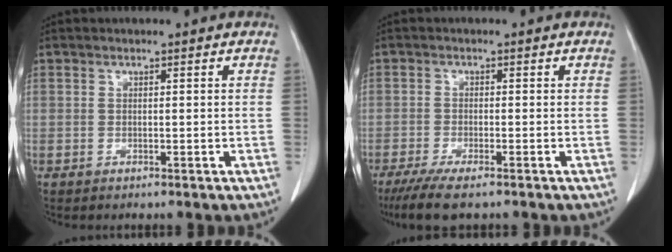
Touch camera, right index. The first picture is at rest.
{"total": 6.4, "force": [-4.7, 0.9, 4.2], "torque": [-0.069, -0.015, -0.078]}